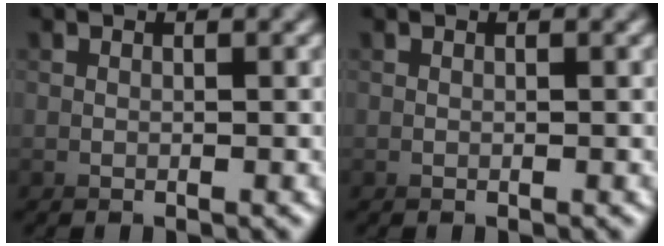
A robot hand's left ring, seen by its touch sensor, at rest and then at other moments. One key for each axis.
{"total": 0.0}